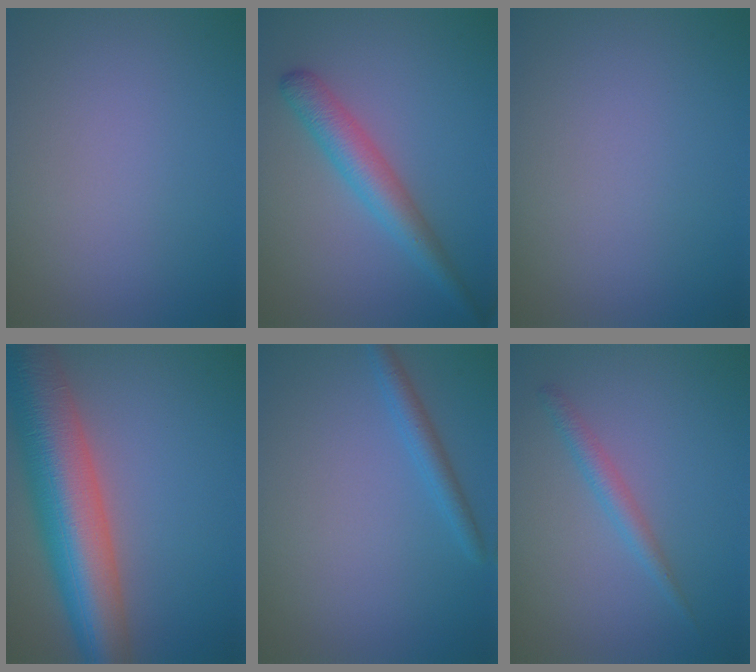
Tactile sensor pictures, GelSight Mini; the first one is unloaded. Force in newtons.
{"total": 3.9, "press": 3.9, "slide": 0.1}
{"total": 0.0}
{"total": 11.8, "press": 11.7, "slide": 0.4}
{"total": 1.9, "press": 1.9, "slide": 0.2}
{"total": 1.7, "press": 1.7, "slide": 0.1}